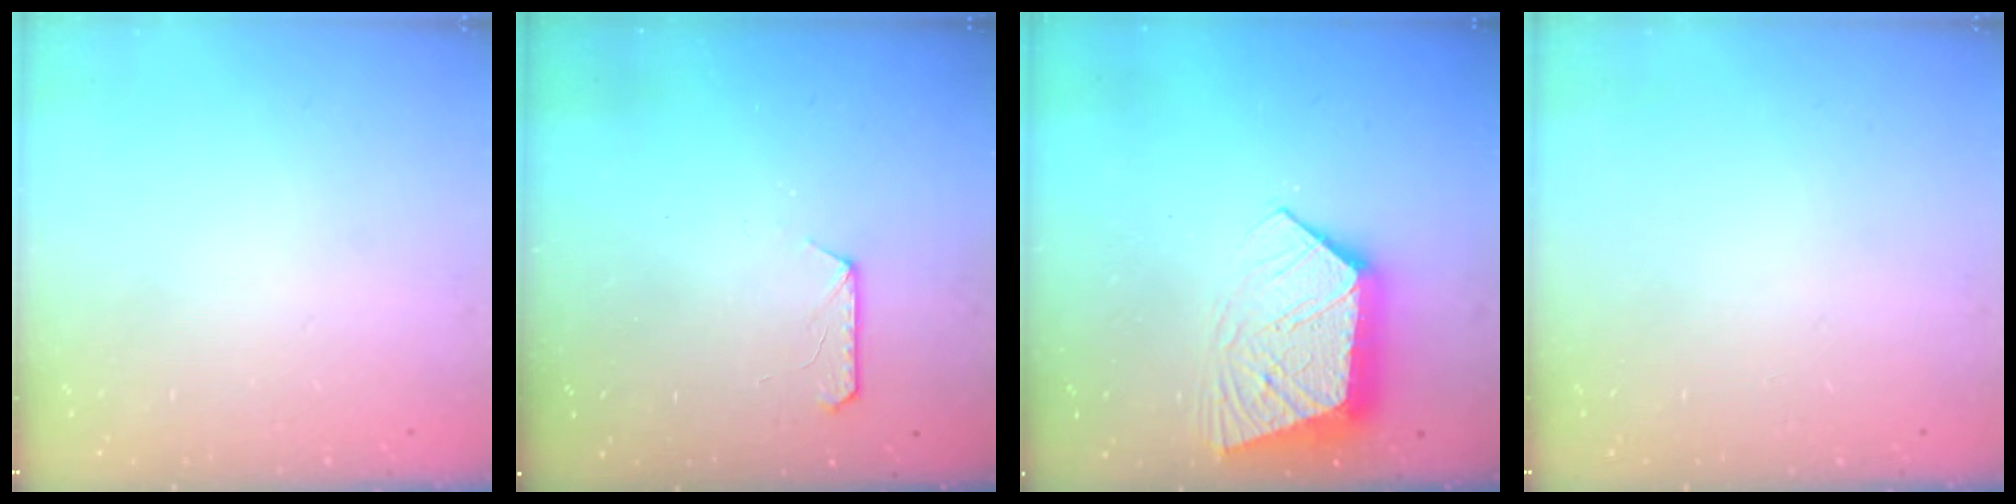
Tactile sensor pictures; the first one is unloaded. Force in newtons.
{"total": 7.8, "press": 7.8, "slide": 0.9}
{"total": 12.3, "press": 12.2, "slide": 1.0}
{"total": 0.0}